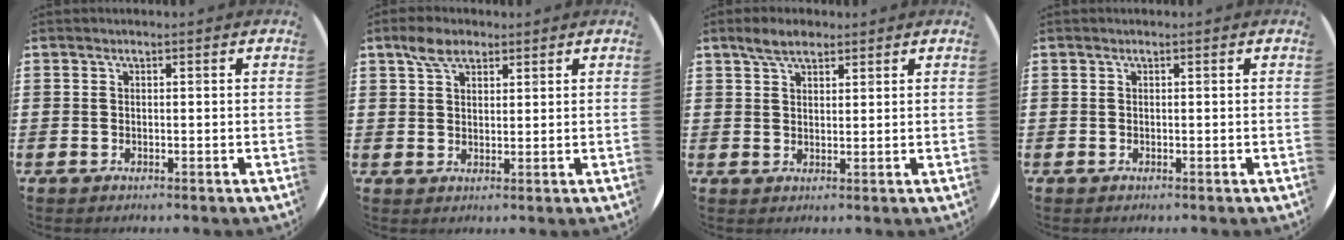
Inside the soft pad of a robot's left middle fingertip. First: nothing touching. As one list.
[{"total": 4.0, "force": [2.9, 2.1, 1.9], "torque": [-0.028, 0.001, 0.050]}, {"total": 3.5, "force": [2.9, 1.6, 1.2], "torque": [-0.013, 0.000, 0.051]}, {"total": 0.0}]